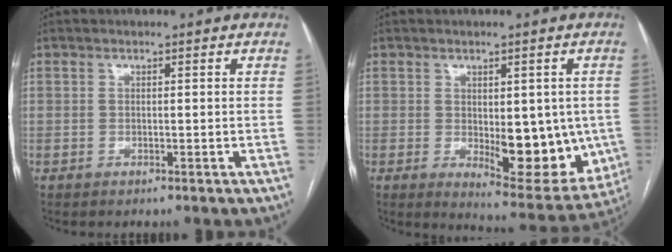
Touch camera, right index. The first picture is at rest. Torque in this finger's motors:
{"motor_torque": [0.95, -0.06, 0.30, 0.09]}